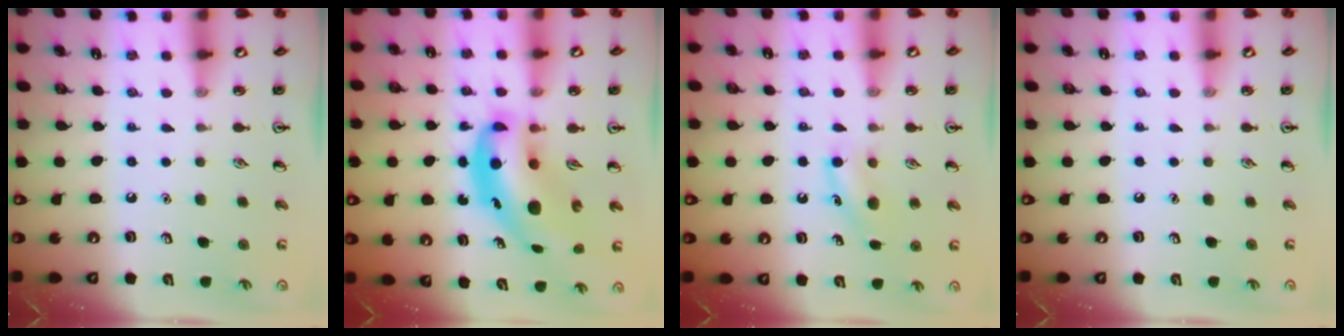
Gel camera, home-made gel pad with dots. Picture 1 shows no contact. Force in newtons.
{"total": 11.3, "press": 10.8, "slide": 3.3}
{"total": 6.8, "press": 6.6, "slide": 1.9}
{"total": 0.0}